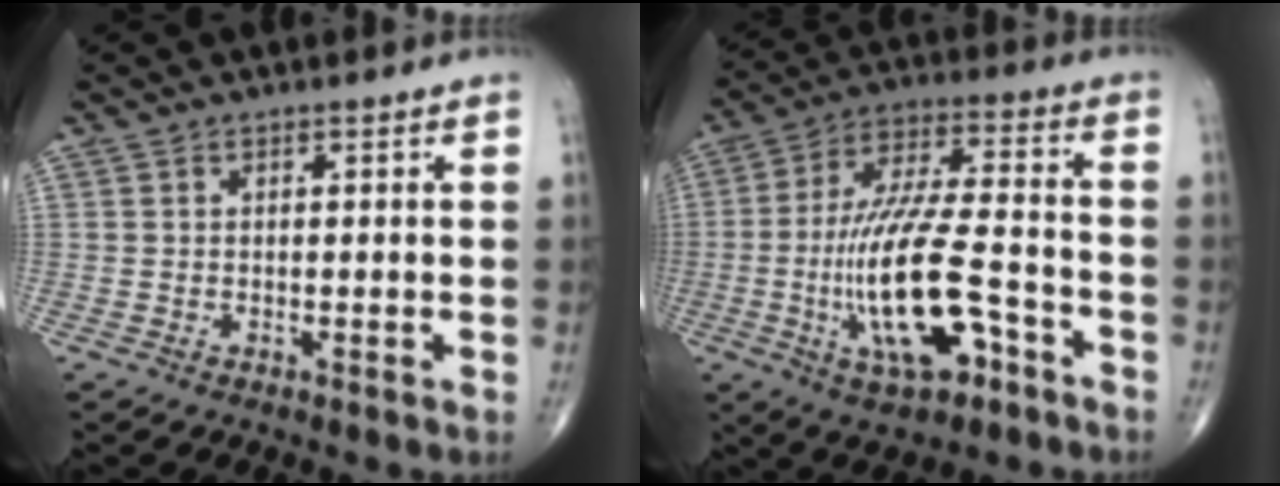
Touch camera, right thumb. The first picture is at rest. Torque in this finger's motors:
{"motor_torque": [2.29, 2.52, 1.53, -0.13, 0.57]}